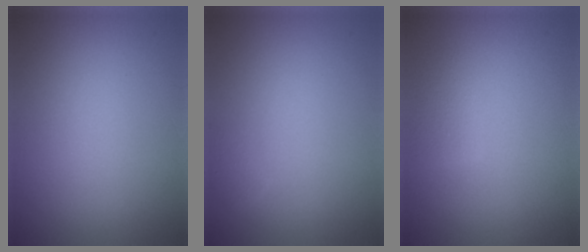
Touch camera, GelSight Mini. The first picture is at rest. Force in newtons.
{"total": 0.6, "press": 0.6, "slide": 0.1}
{"total": 1.2, "press": 1.2, "slide": 0.1}